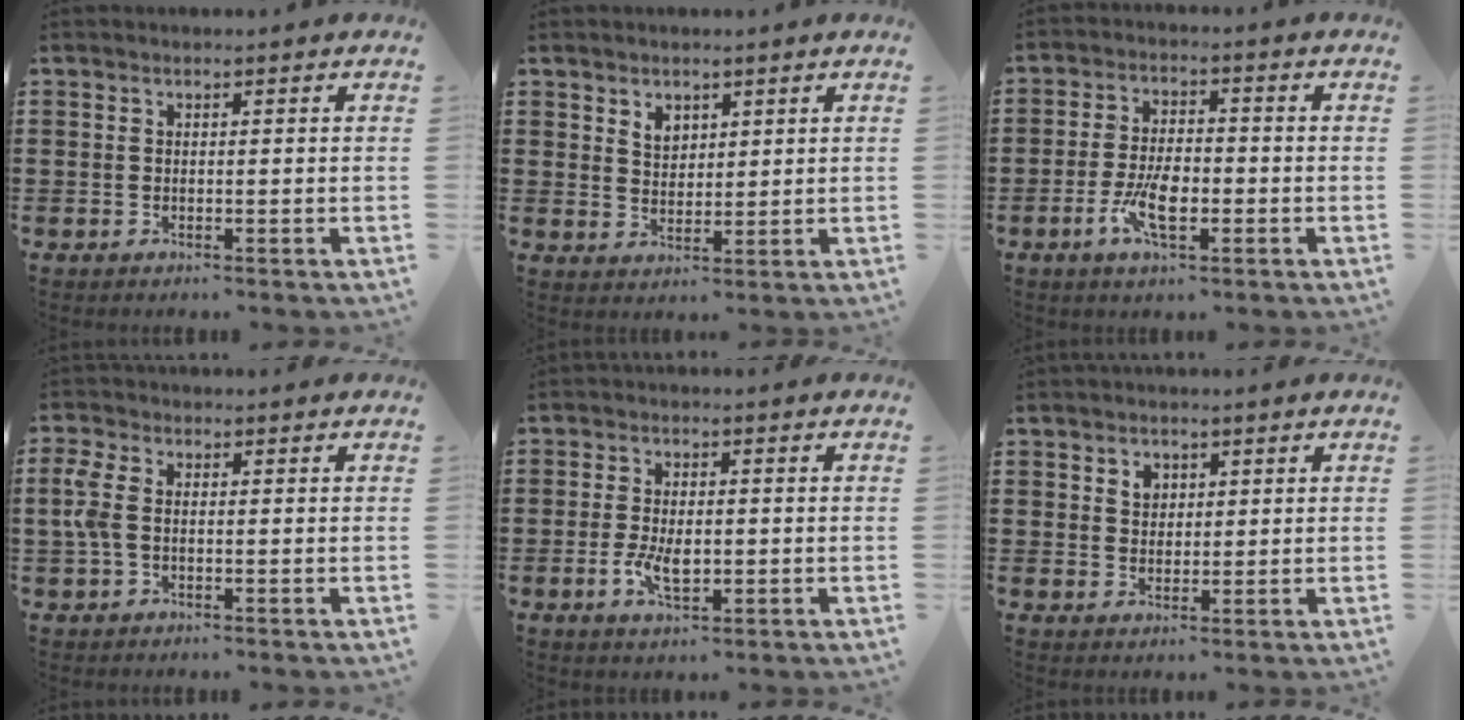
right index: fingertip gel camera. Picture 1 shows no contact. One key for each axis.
{"total": 2.9, "fx": 1.9, "fy": 2.0, "fz": 1.0, "tx": -0.026, "ty": 0.007, "tz": 0.035}
{"total": 6.7, "fx": -2.2, "fy": 3.0, "fz": 5.6, "tx": -0.121, "ty": -0.002, "tz": -0.043}
{"total": 4.0, "fx": -0.3, "fy": 2.2, "fz": 3.4, "tx": -0.094, "ty": -0.003, "tz": -0.013}
{"total": 4.7, "fx": -1.0, "fy": 2.3, "fz": 4.0, "tx": -0.076, "ty": 0.001, "tz": -0.015}
{"total": 2.2, "fx": 1.2, "fy": 1.8, "fz": 0.6, "tx": -0.019, "ty": 0.009, "tz": 0.021}